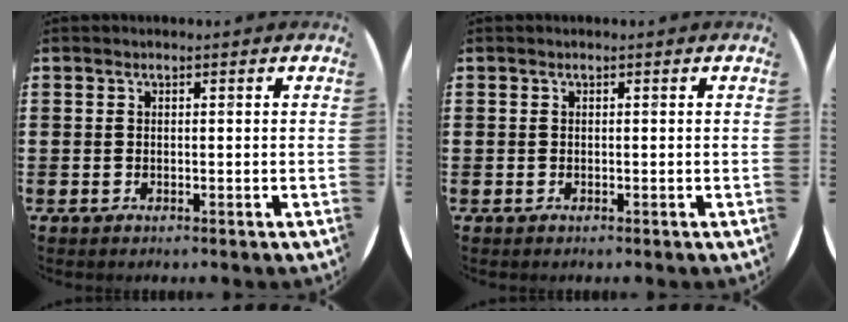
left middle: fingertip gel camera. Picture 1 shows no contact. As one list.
[{"total": 0.0}]